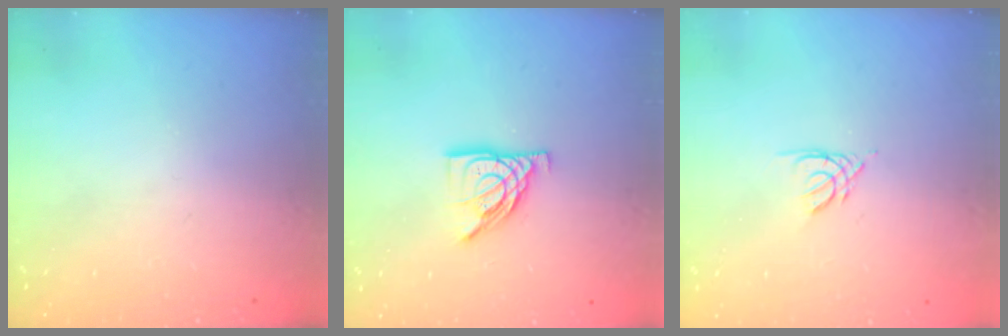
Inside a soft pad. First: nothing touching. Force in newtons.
{"total": 11.1, "press": 11.0, "slide": 1.0}
{"total": 2.1, "press": 2.0, "slide": 0.4}